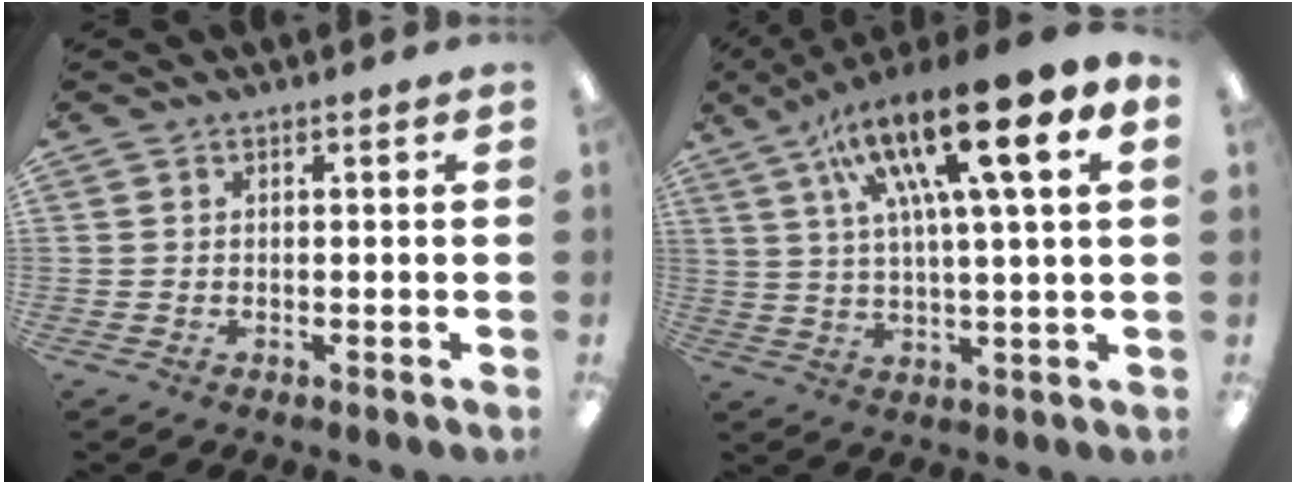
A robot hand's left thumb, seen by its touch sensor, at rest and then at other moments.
{"total": 18.8, "force": [8.9, 3.3, 16.2], "torque": [-0.301, -0.033, 0.128]}